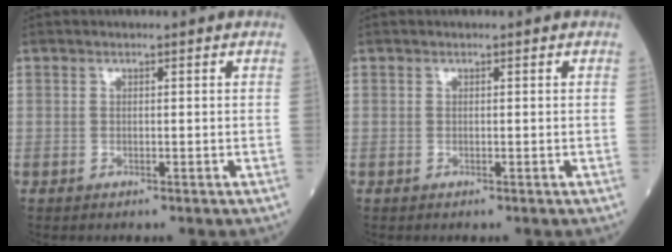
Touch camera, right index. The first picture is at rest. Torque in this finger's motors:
{"motor_torque": [0.00, 0.00, -0.03, 0.00]}